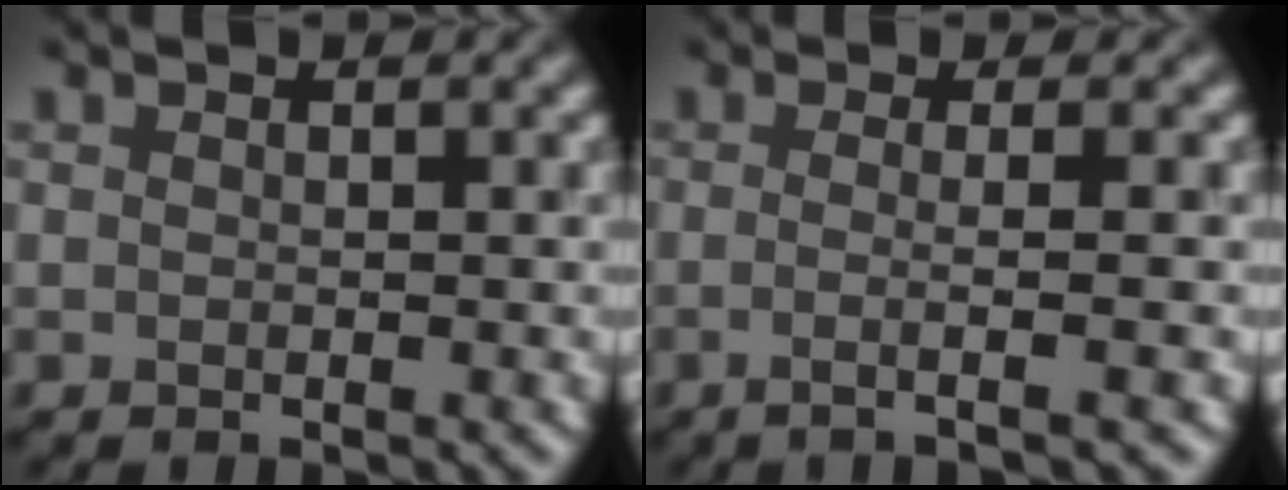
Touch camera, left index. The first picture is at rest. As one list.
[{"total": 3.0, "force": [-0.5, 0.6, 2.9], "torque": [-0.033, 0.006, -0.020]}]